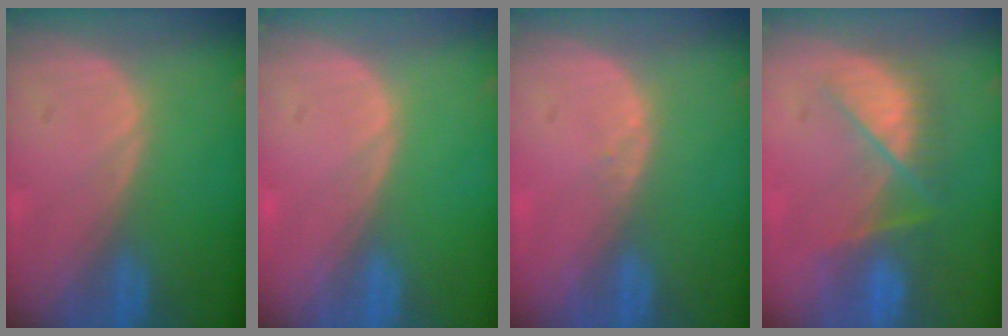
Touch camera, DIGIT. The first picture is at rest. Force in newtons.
{"total": 0.0}
{"total": 0.7, "press": 0.5, "slide": 0.5}
{"total": 7.1, "press": 7.0, "slide": 1.3}